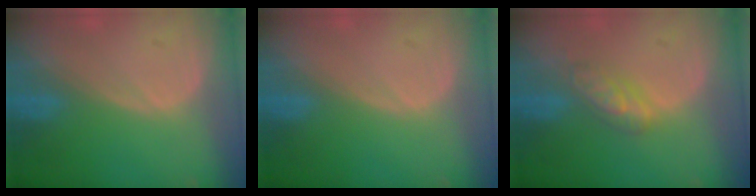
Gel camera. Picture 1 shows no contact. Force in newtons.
{"total": 0.0}
{"total": 4.8, "press": 4.5, "slide": 1.6}